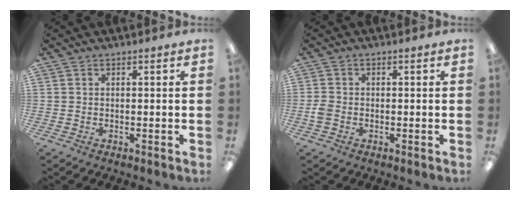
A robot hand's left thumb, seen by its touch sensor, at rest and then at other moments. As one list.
[{"total": 2.5, "force": [-0.9, 1.7, 1.5], "torque": [-0.032, 0.003, -0.017]}]